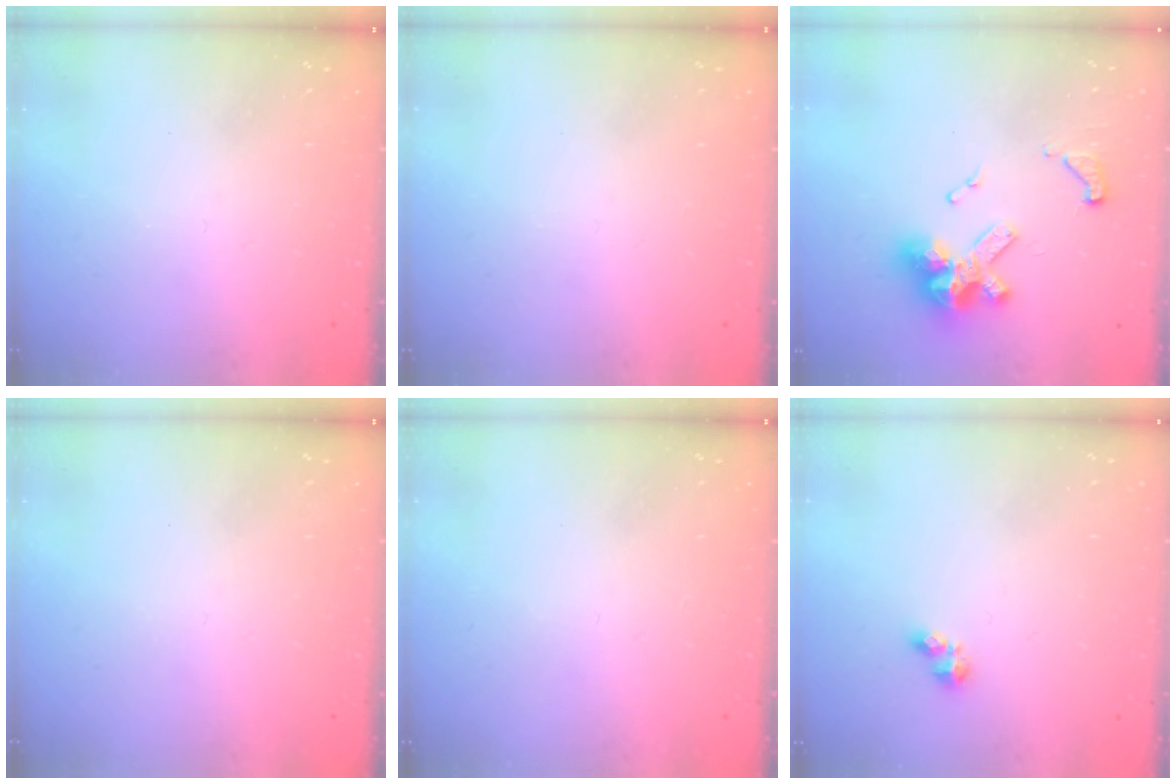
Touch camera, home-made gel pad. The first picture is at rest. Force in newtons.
{"total": 0.0}
{"total": 13.5, "press": 13.4, "slide": 1.8}
{"total": 0.0}
{"total": 0.0}
{"total": 4.5, "press": 4.5, "slide": 0.5}